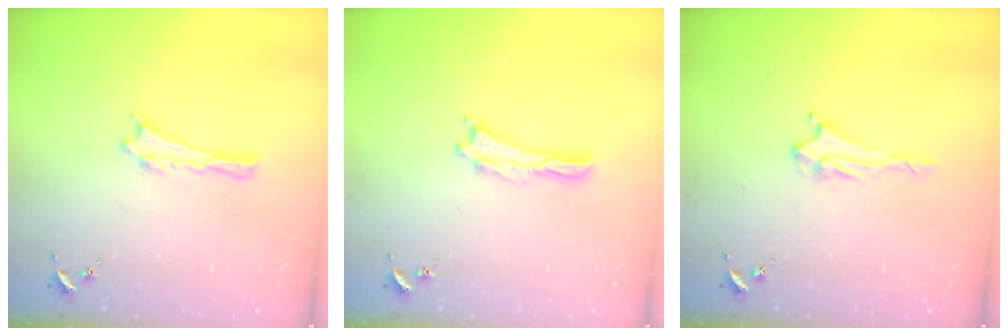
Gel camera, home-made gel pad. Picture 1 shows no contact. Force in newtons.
{"total": 0.0}
{"total": 2.0, "press": 2.0, "slide": 0.4}